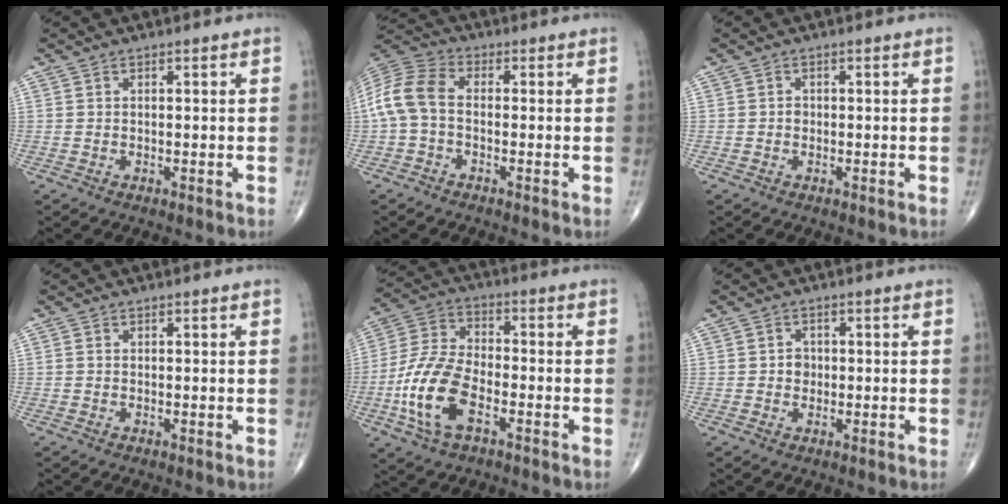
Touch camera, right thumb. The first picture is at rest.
{"total": 9.2, "force": [-0.9, 5.9, 7.1], "torque": [-0.148, 0.026, -0.032]}
{"total": 0.8, "force": [-0.1, 0.7, 0.4], "torque": [-0.001, 0.003, -0.005]}
{"total": 0.0}
{"total": 13.7, "force": [-4.9, 6.9, 10.8], "torque": [-0.228, 0.022, -0.096]}
{"total": 2.1, "force": [-0.1, 1.9, 0.9], "torque": [-0.001, 0.005, -0.004]}